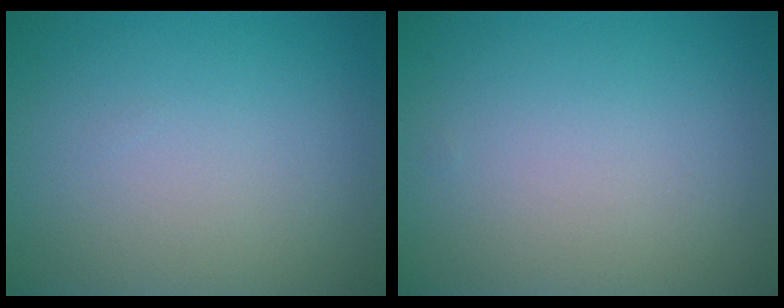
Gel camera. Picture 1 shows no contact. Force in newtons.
{"total": 0.0}